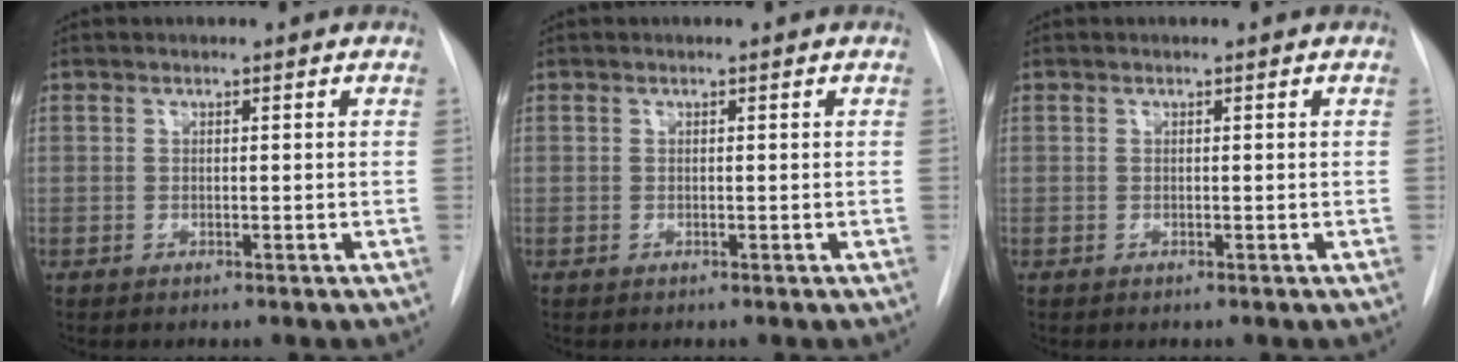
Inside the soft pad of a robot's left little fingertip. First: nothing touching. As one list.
[{"total": 0.0}, {"total": 0.0}]